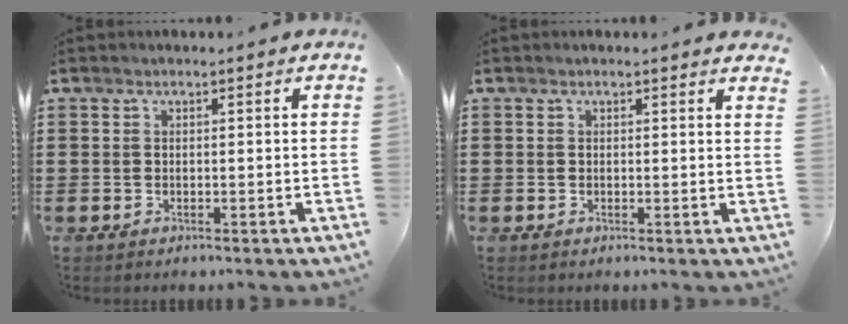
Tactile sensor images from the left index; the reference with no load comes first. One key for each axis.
{"total": 0.7, "fx": 0.6, "fy": 0.3, "fz": 0.1, "tx": -0.005, "ty": 0.002, "tz": 0.011}